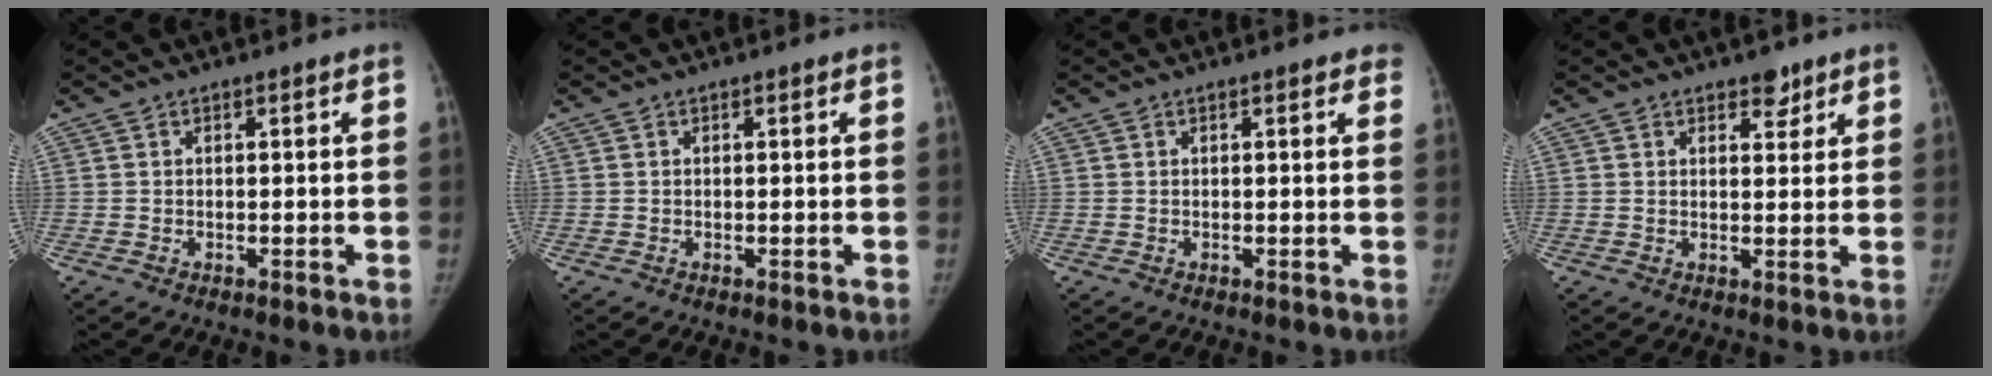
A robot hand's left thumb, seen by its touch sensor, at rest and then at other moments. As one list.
[{"total": 0.0}, {"total": 1.4, "force": [1.1, 0.6, 0.6], "torque": [0.006, -0.002, 0.001]}, {"total": 3.0, "force": [2.0, 1.8, 1.2], "torque": [0.006, -0.013, 0.030]}]